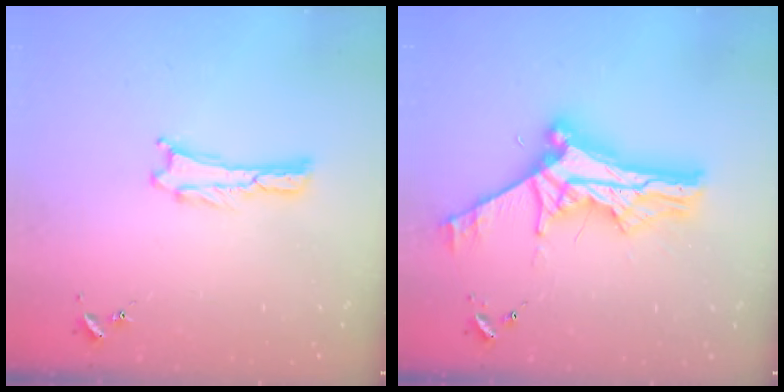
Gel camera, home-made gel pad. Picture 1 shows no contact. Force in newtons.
{"total": 11.4, "press": 11.4, "slide": 1.1}